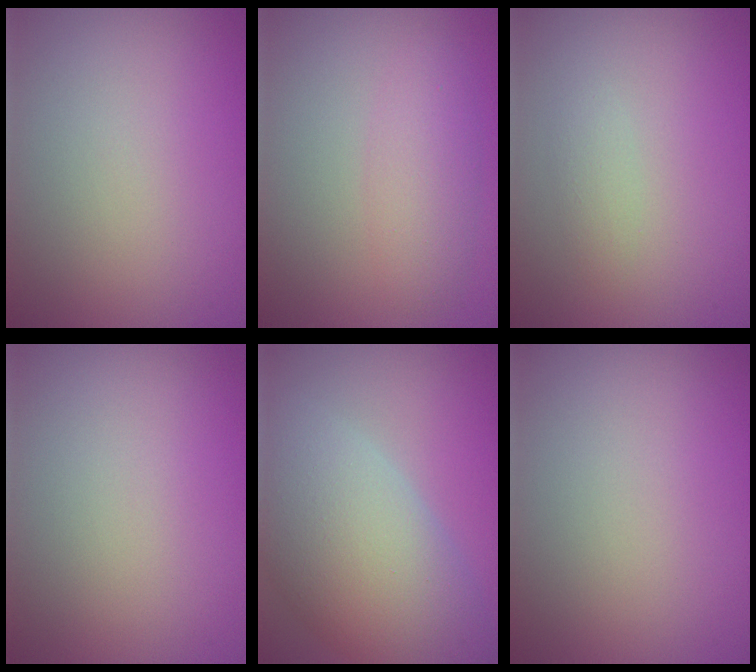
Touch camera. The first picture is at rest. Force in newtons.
{"total": 2.7, "press": 2.7, "slide": 0.0}
{"total": 1.1, "press": 1.1, "slide": 0.1}
{"total": 0.0}
{"total": 11.0, "press": 11.0, "slide": 0.8}
{"total": 0.0}